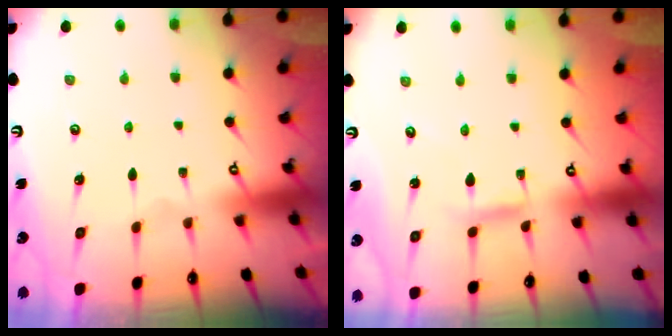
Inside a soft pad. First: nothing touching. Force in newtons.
{"total": 2.9, "press": 2.9, "slide": 0.1}